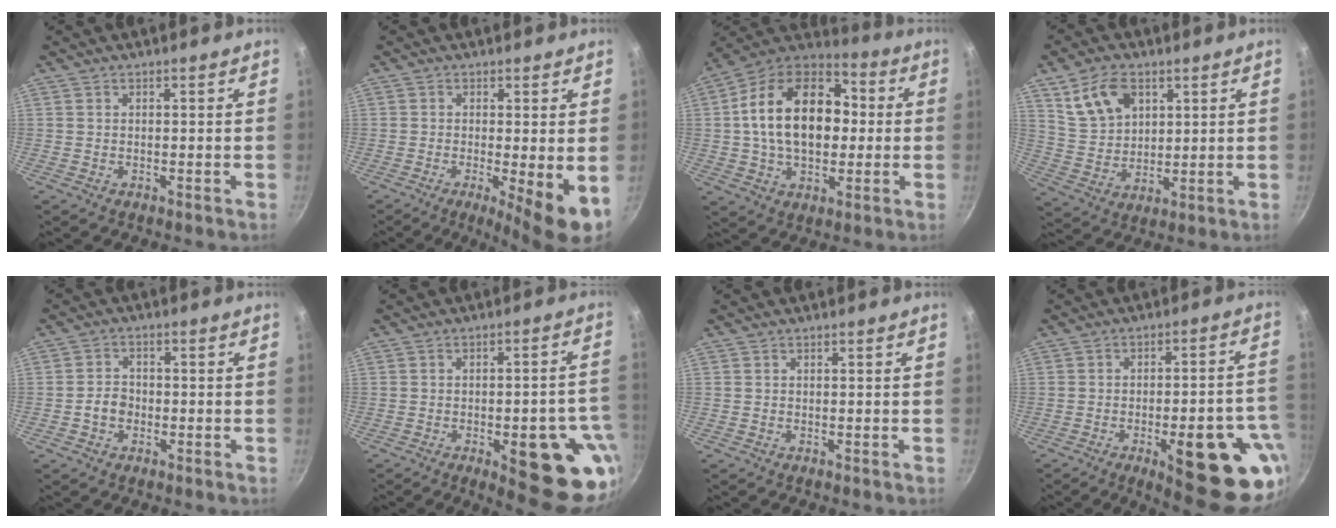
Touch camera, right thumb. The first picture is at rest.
{"total": 7.4, "force": [-1.2, 1.4, 7.1], "torque": [-0.102, -0.012, -0.012]}
{"total": 22.0, "force": [1.4, 14.7, 16.3], "torque": [-0.245, 0.035, 0.010]}
{"total": 10.8, "force": [5.0, 7.0, 6.4], "torque": [-0.097, -0.017, 0.106]}
{"total": 3.6, "force": [-1.2, 2.8, 1.8], "torque": [-0.017, 0.017, -0.024]}
{"total": 17.9, "force": [-6.3, 6.7, 15.4], "torque": [-0.127, 0.018, -0.073]}
{"total": 0.0}
{"total": 21.4, "force": [-8.3, 7.4, 18.3], "torque": [-0.170, 0.022, -0.101]}